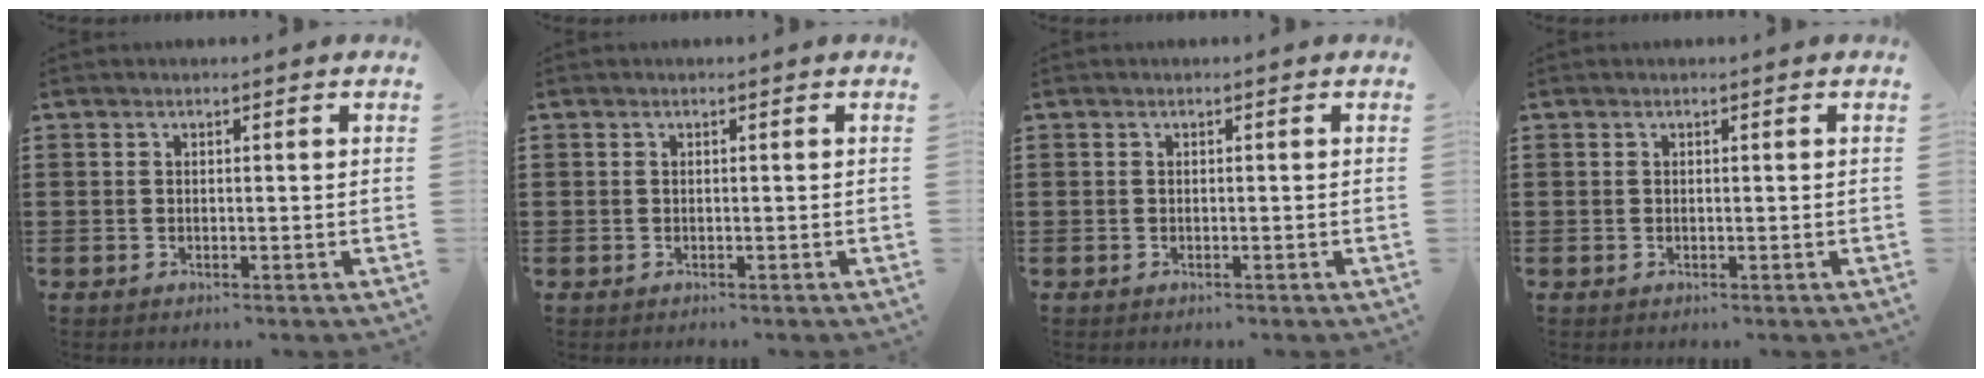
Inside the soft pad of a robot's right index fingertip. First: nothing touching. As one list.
[{"total": 0.0}, {"total": 0.0}, {"total": 0.0}]